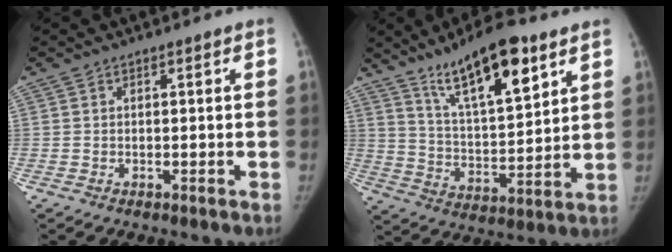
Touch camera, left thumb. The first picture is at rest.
{"total": 17.3, "force": [10.5, 5.6, 12.6], "torque": [-0.181, -0.050, 0.186]}